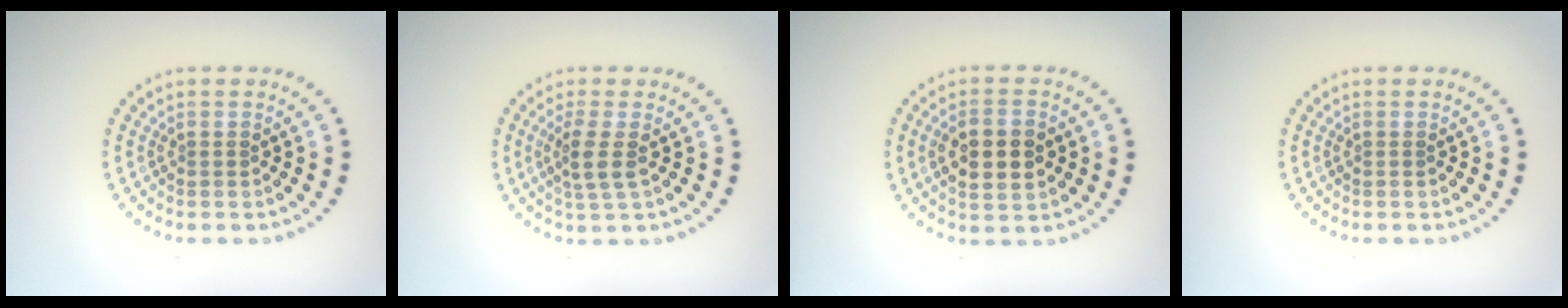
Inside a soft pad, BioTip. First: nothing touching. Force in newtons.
{"total": 2.4, "press": 1.9, "slide": 1.5}
{"total": 3.9, "press": 3.8, "slide": 0.4}
{"total": 0.0}